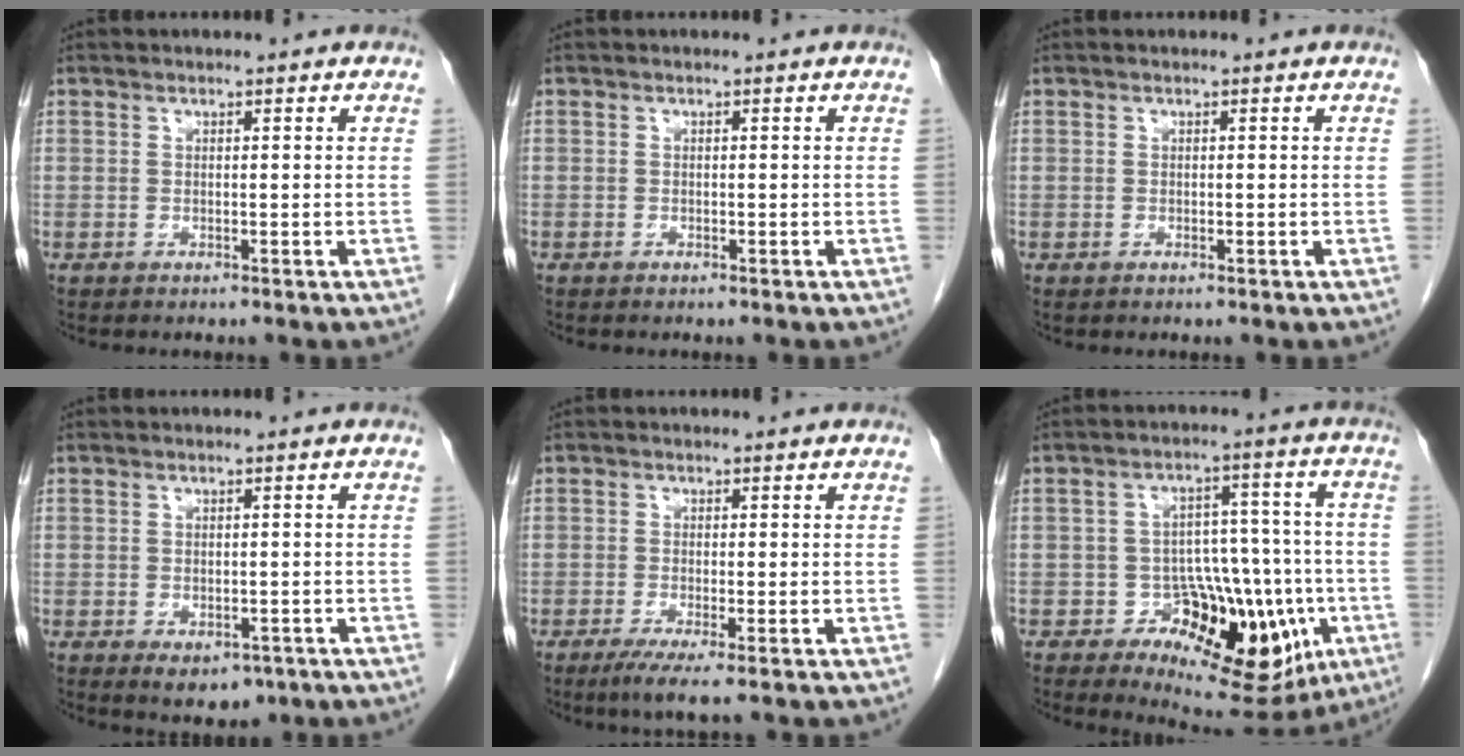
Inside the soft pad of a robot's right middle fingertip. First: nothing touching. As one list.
[{"total": 0.0}, {"total": 0.0}, {"total": 3.9, "force": [-1.9, 2.3, 2.5], "torque": [-0.029, -0.004, -0.015]}, {"total": 3.7, "force": [-2.0, 0.1, 3.1], "torque": [-0.052, -0.013, -0.034]}, {"total": 14.9, "force": [-5.4, 8.0, 11.3], "torque": [-0.125, 0.026, -0.062]}]